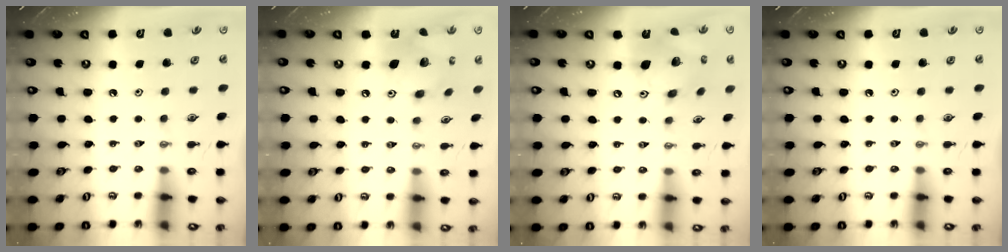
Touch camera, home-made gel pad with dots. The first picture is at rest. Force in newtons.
{"total": 14.0, "press": 13.9, "slide": 1.5}
{"total": 14.8, "press": 14.7, "slide": 2.0}
{"total": 0.0}